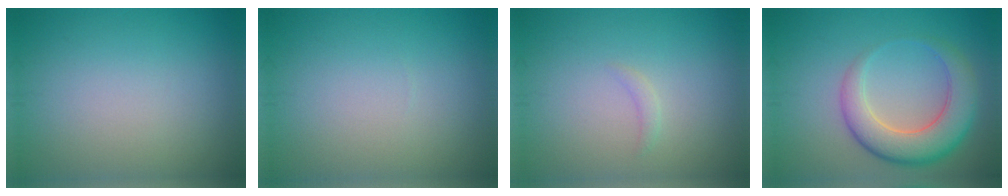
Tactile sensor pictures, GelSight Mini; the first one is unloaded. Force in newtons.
{"total": 0.0}
{"total": 0.8, "press": 0.7, "slide": 0.2}
{"total": 6.3, "press": 6.2, "slide": 0.2}